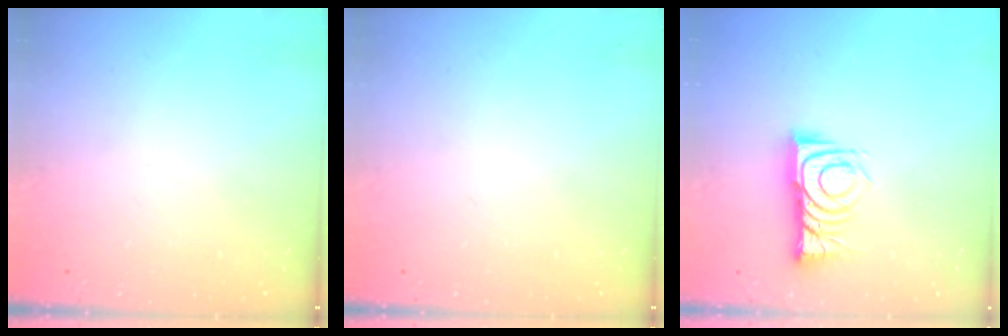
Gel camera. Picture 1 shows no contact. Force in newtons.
{"total": 0.0}
{"total": 9.9, "press": 9.9, "slide": 0.4}